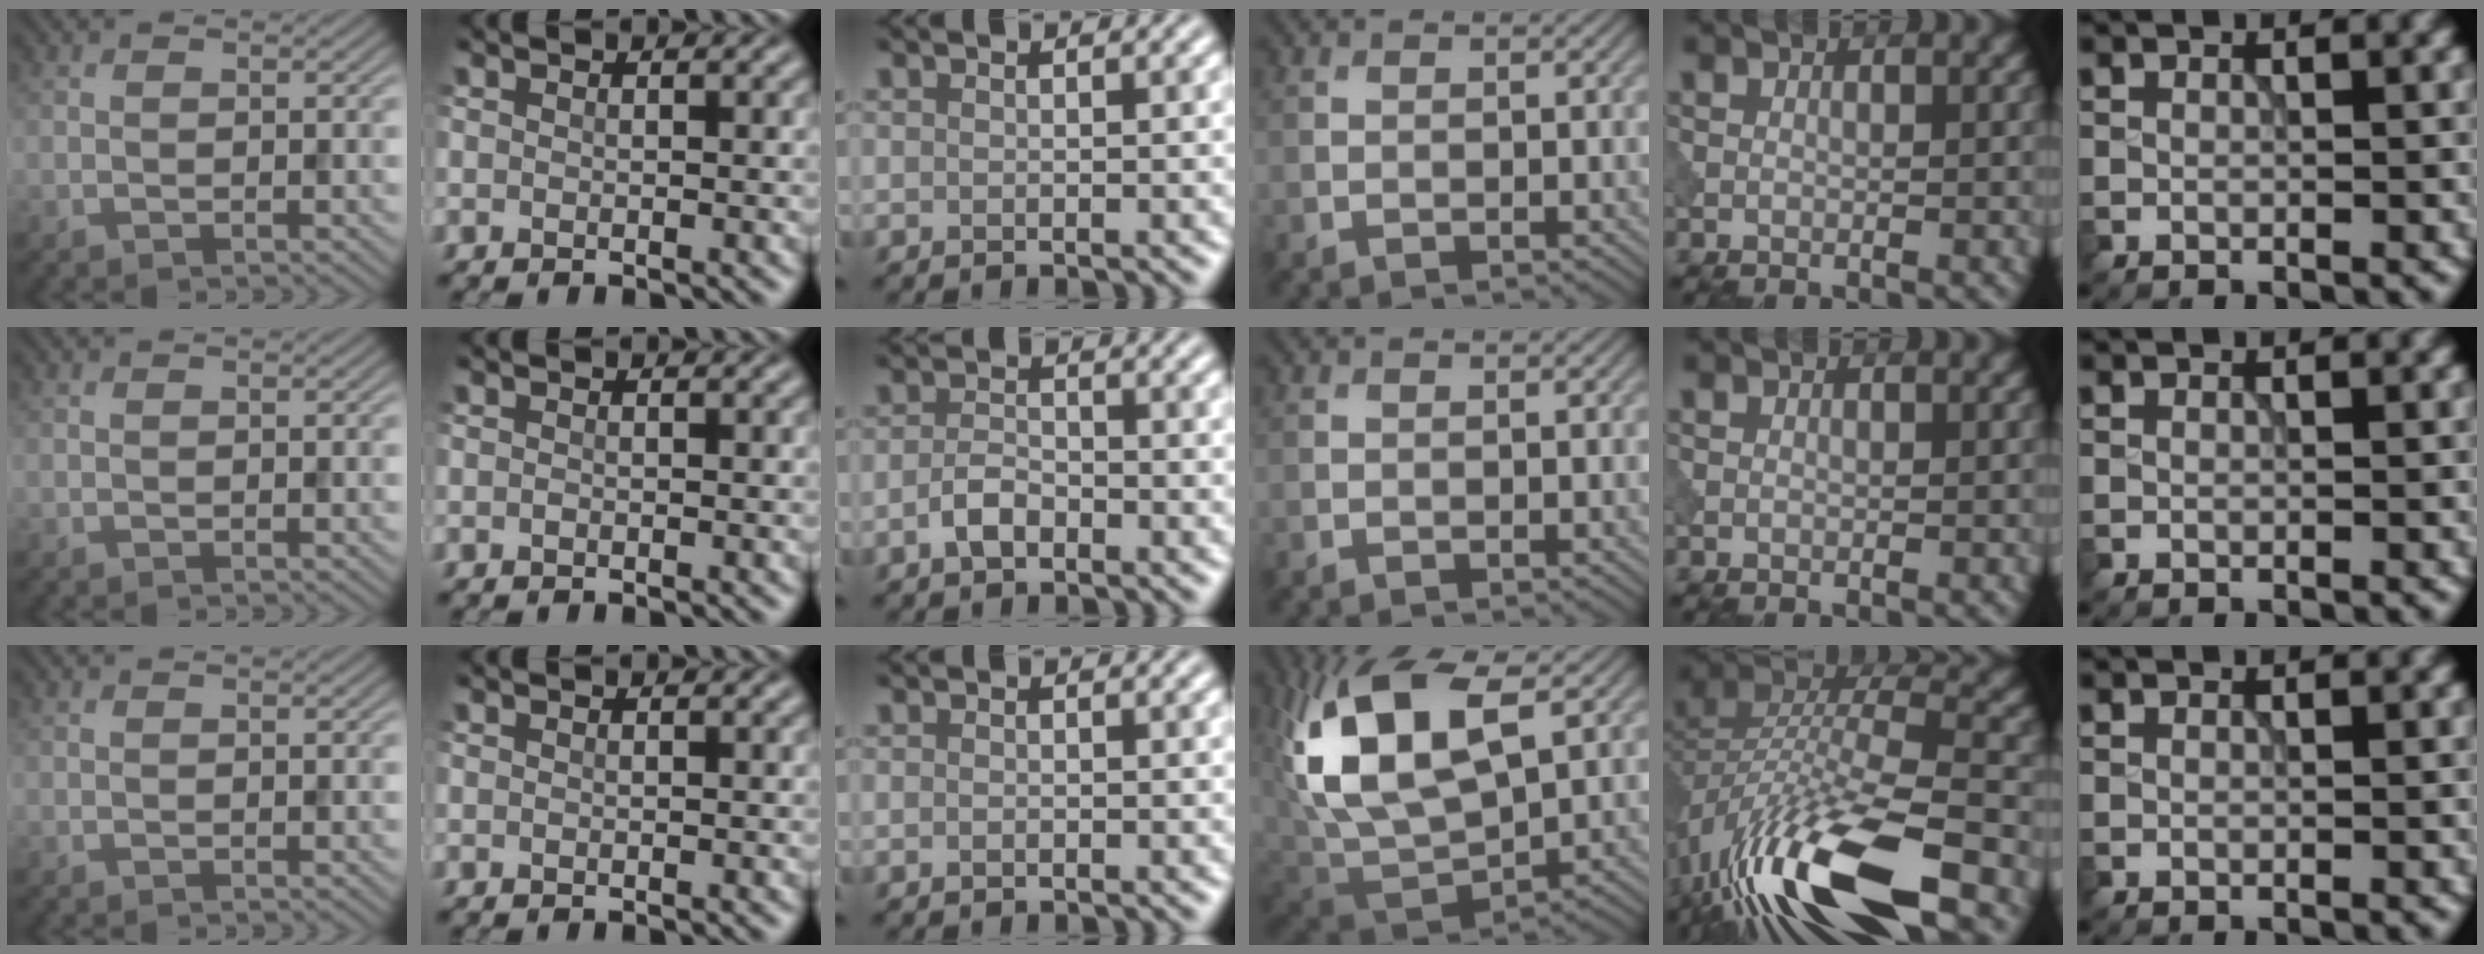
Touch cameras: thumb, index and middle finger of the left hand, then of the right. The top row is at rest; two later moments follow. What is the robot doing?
{"motion": "extract", "object": "peg toy"}